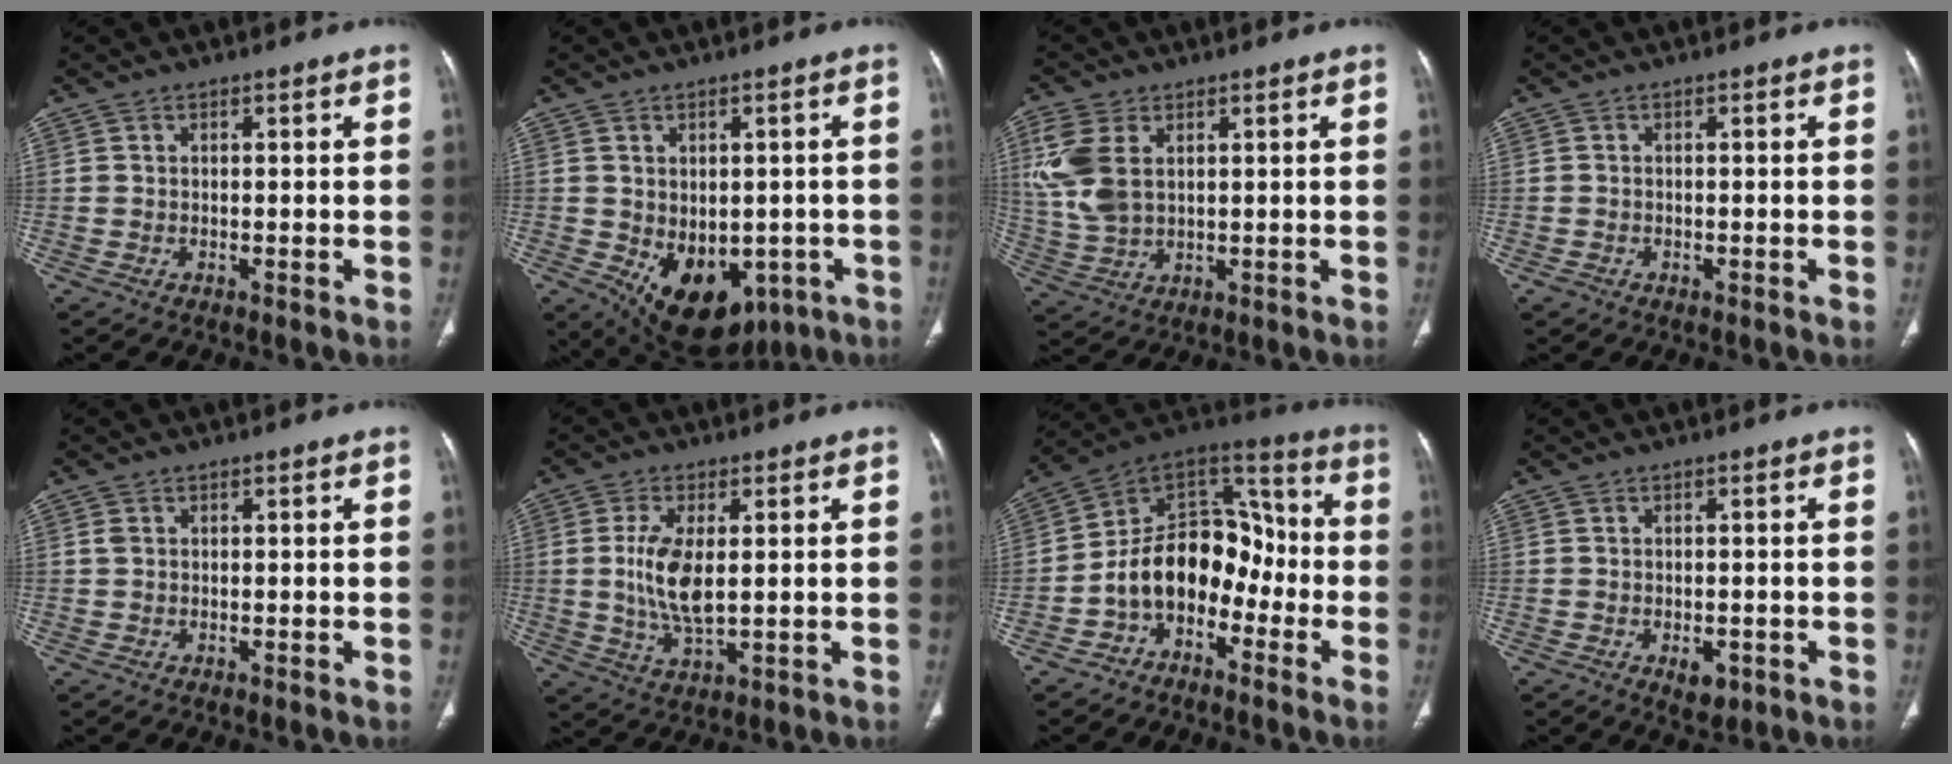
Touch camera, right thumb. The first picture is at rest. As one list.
[{"total": 14.9, "force": [-4.9, 10.1, 9.8], "torque": [-0.123, -0.001, -0.042]}, {"total": 9.8, "force": [2.9, 6.0, 7.2], "torque": [-0.168, -0.003, 0.065]}, {"total": 1.1, "force": [-0.6, 0.8, 0.2], "torque": [-0.005, 0.001, -0.013]}, {"total": 0.8, "force": [0.2, 0.6, 0.5], "torque": [-0.010, 0.004, 0.005]}, {"total": 8.9, "force": [0.7, 3.9, 8.0], "torque": [-0.166, -0.015, 0.020]}, {"total": 16.1, "force": [-5.2, 11.4, 10.1], "torque": [-0.129, 0.085, -0.099]}, {"total": 3.3, "force": [-1.3, 2.0, 2.3], "torque": [-0.024, 0.001, -0.010]}]